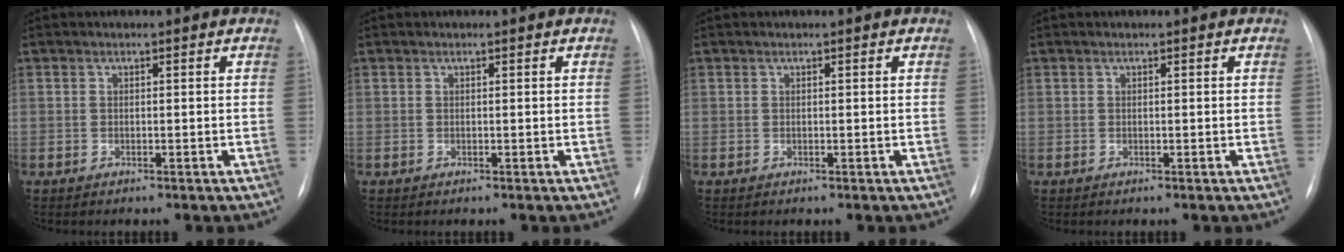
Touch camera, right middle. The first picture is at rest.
{"total": 0.0}
{"total": 0.0}
{"total": 0.0}